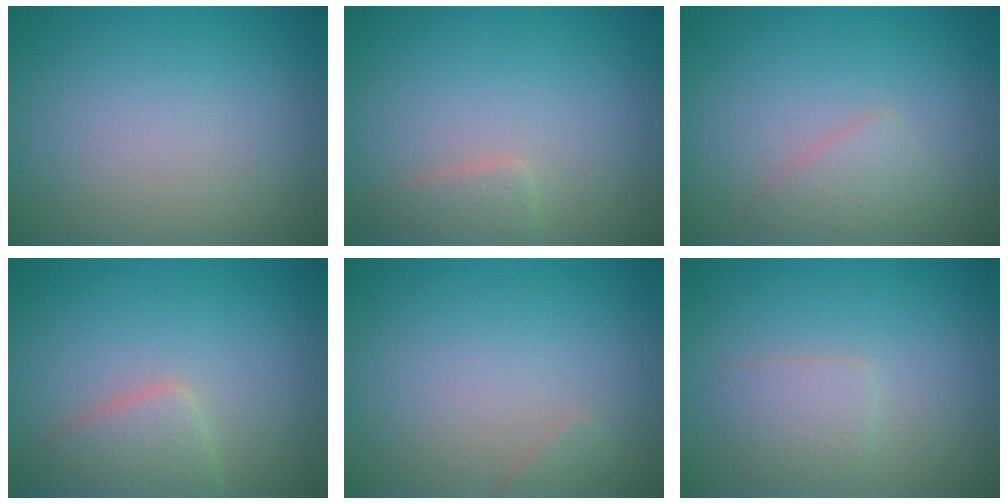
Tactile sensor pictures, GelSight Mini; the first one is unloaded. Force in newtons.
{"total": 1.8, "press": 1.8, "slide": 0.2}
{"total": 1.7, "press": 1.7, "slide": 0.1}
{"total": 2.5, "press": 2.5, "slide": 0.2}
{"total": 0.6, "press": 0.6, "slide": 0.1}
{"total": 1.9, "press": 1.9, "slide": 0.0}